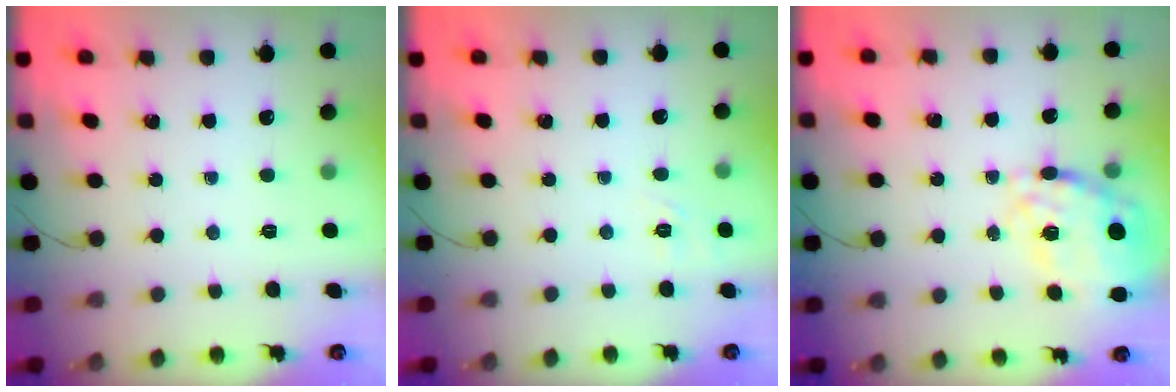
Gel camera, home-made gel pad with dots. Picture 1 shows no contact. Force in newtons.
{"total": 1.8, "press": 0.3, "slide": 1.8}
{"total": 22.8, "press": 22.3, "slide": 4.8}